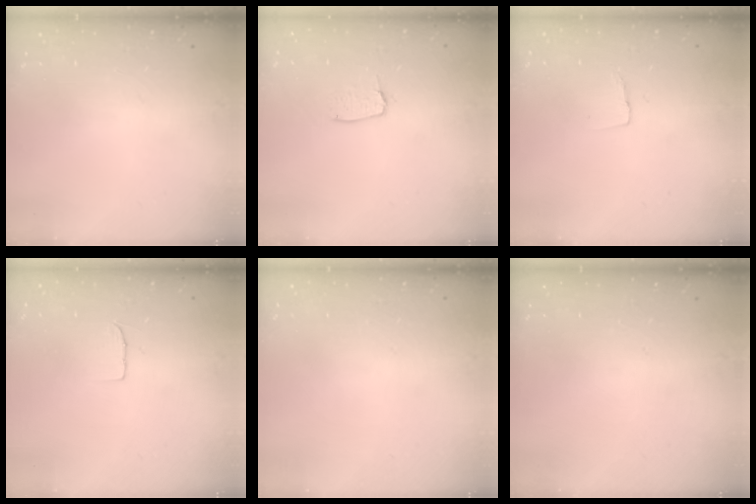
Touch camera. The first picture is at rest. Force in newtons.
{"total": 4.9, "press": 4.9, "slide": 0.3}
{"total": 3.8, "press": 3.8, "slide": 0.3}
{"total": 4.4, "press": 4.3, "slide": 0.4}
{"total": 0.0}
{"total": 0.0}